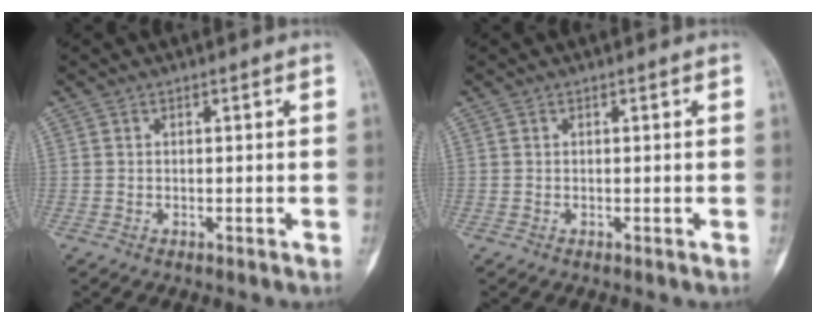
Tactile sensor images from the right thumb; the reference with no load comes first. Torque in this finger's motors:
{"motor_torque": [0.00, 0.00, 0.05, -0.05, 0.01]}